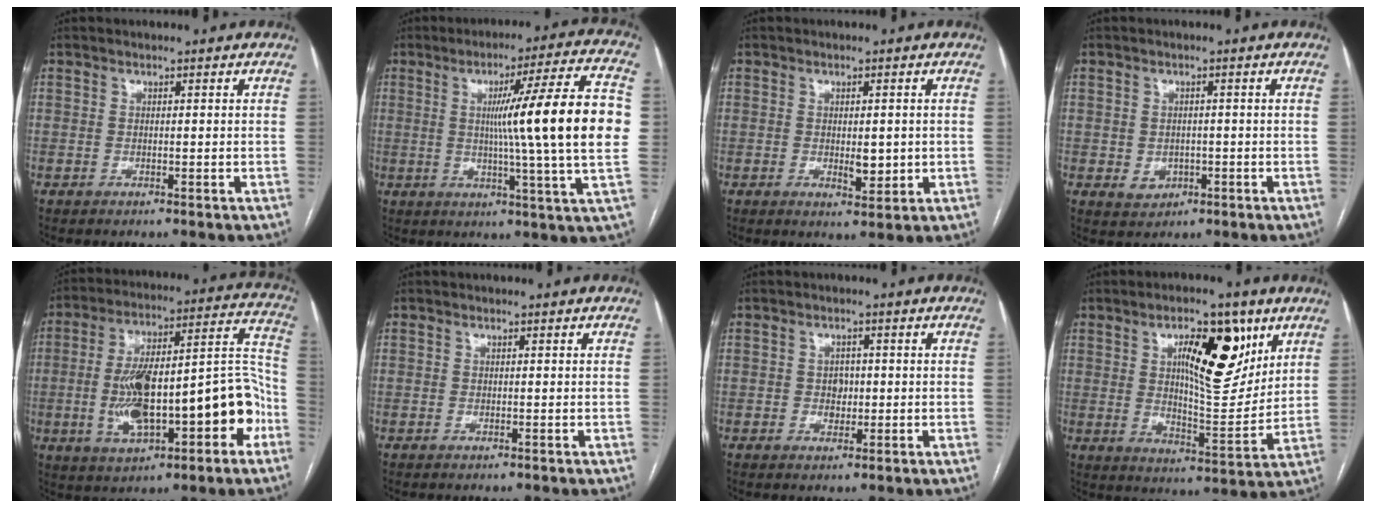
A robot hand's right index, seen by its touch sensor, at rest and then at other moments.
{"total": 19.2, "force": [1.6, -1.8, 19.0], "torque": [-0.270, 0.001, 0.009]}
{"total": 3.4, "force": [-0.2, 1.5, 3.1], "torque": [-0.046, -0.005, 0.003]}
{"total": 2.9, "force": [-0.7, 2.7, 0.9], "torque": [-0.009, 0.001, 0.001]}
{"total": 21.2, "force": [-5.5, 6.2, 19.5], "torque": [-0.291, 0.042, -0.072]}
{"total": 0.0}
{"total": 2.3, "force": [-0.1, 1.9, 1.4], "torque": [-0.016, 0.003, 0.001]}
{"total": 13.9, "force": [6.0, 4.5, 11.7], "torque": [-0.177, 0.003, 0.100]}